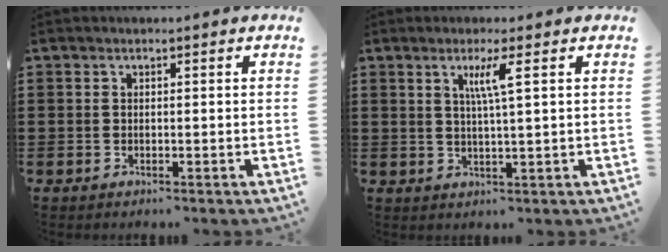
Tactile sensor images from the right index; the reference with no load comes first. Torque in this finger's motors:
{"motor_torque": [0.62, 0.03, 0.26, 0.10]}